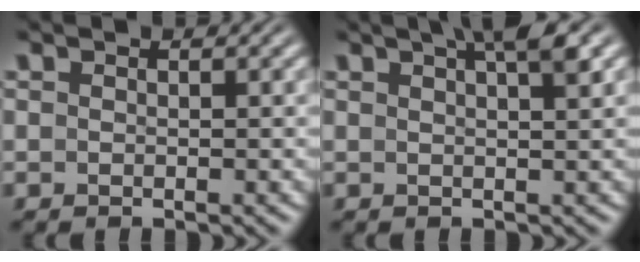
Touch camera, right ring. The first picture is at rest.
{"total": 4.4, "force": [2.6, 0.3, 3.5], "torque": [-0.040, 0.011, 0.042]}